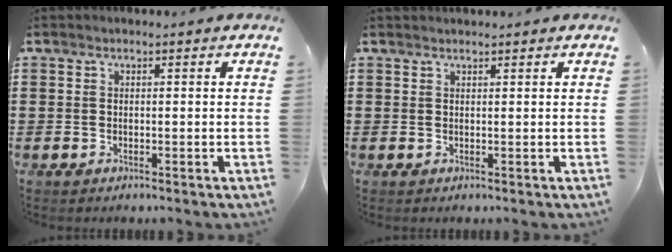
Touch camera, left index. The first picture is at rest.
{"total": 0.6, "force": [0.6, 0.0, 0.1], "torque": [-0.003, -0.001, 0.012]}